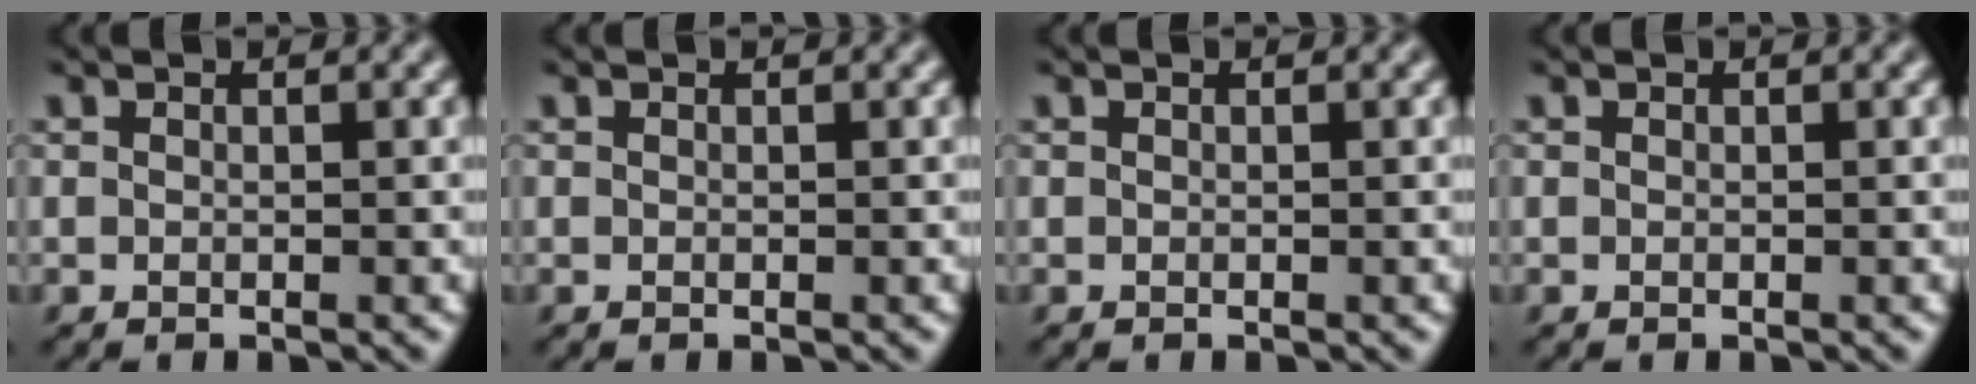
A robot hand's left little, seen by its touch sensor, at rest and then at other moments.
{"total": 0.0}
{"total": 0.0}
{"total": 0.0}